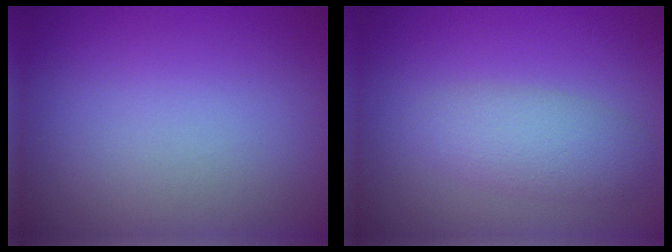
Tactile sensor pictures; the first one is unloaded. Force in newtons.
{"total": 3.0, "press": 3.0, "slide": 0.1}